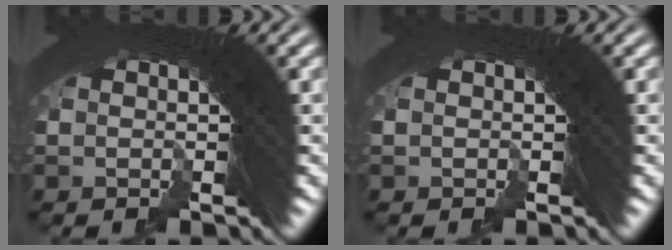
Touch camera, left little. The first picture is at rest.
{"total": 0.0}